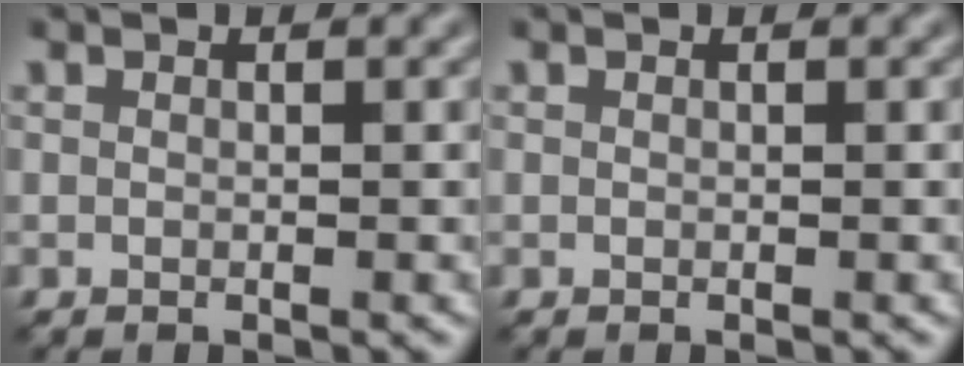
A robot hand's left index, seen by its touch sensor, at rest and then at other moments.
{"total": 0.0}